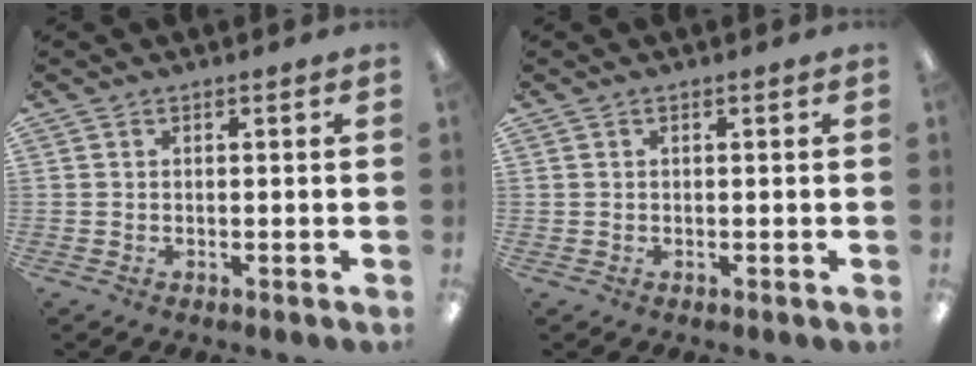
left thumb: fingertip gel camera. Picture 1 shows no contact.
{"total": 0.0}